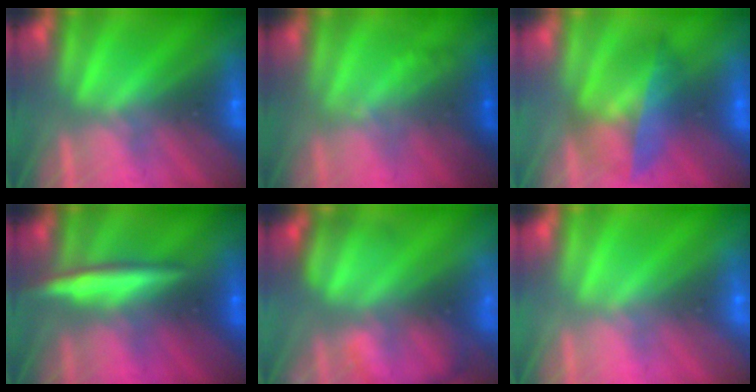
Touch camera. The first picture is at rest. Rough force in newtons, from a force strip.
{"total": 2.0}
{"total": 4.6}
{"total": 2.7}
{"total": 7.5}
{"total": 7.7}